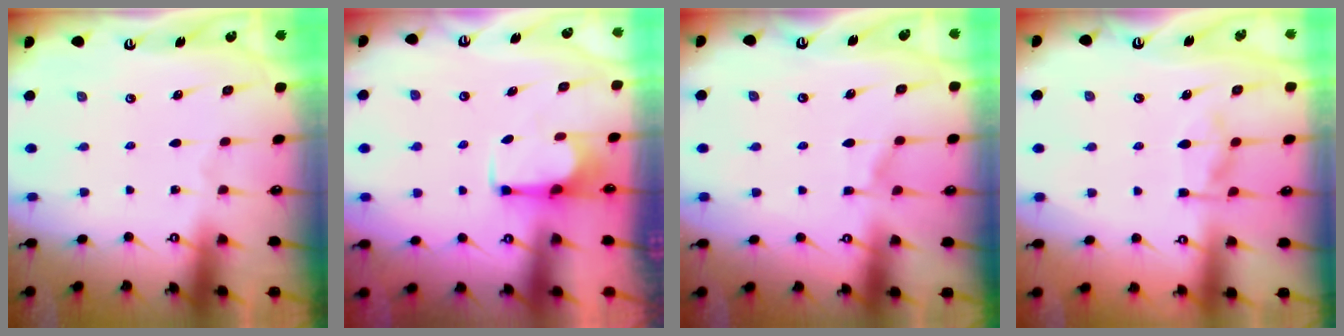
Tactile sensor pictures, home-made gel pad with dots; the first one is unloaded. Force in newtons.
{"total": 2.5, "press": 2.3, "slide": 0.9}
{"total": 7.0, "press": 7.0, "slide": 0.7}
{"total": 4.3, "press": 4.0, "slide": 1.5}